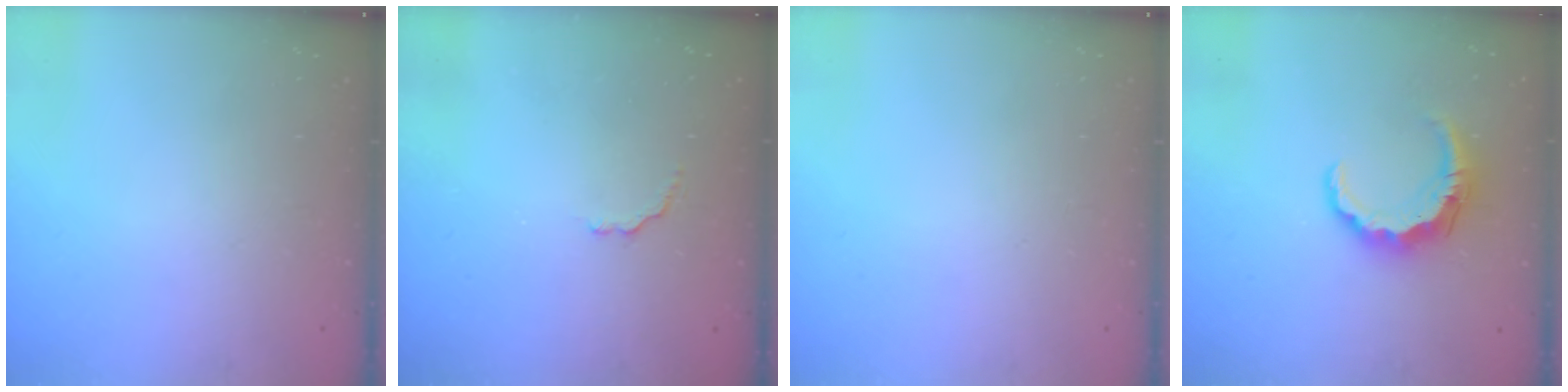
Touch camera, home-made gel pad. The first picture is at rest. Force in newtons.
{"total": 2.6, "press": 2.5, "slide": 0.9}
{"total": 0.0}
{"total": 7.6, "press": 7.6, "slide": 1.0}